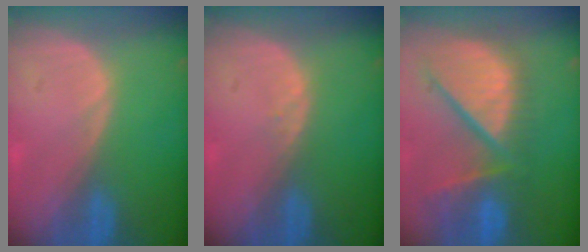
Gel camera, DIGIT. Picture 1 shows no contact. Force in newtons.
{"total": 0.7, "press": 0.6, "slide": 0.2}
{"total": 12.6, "press": 10.7, "slide": 6.7}